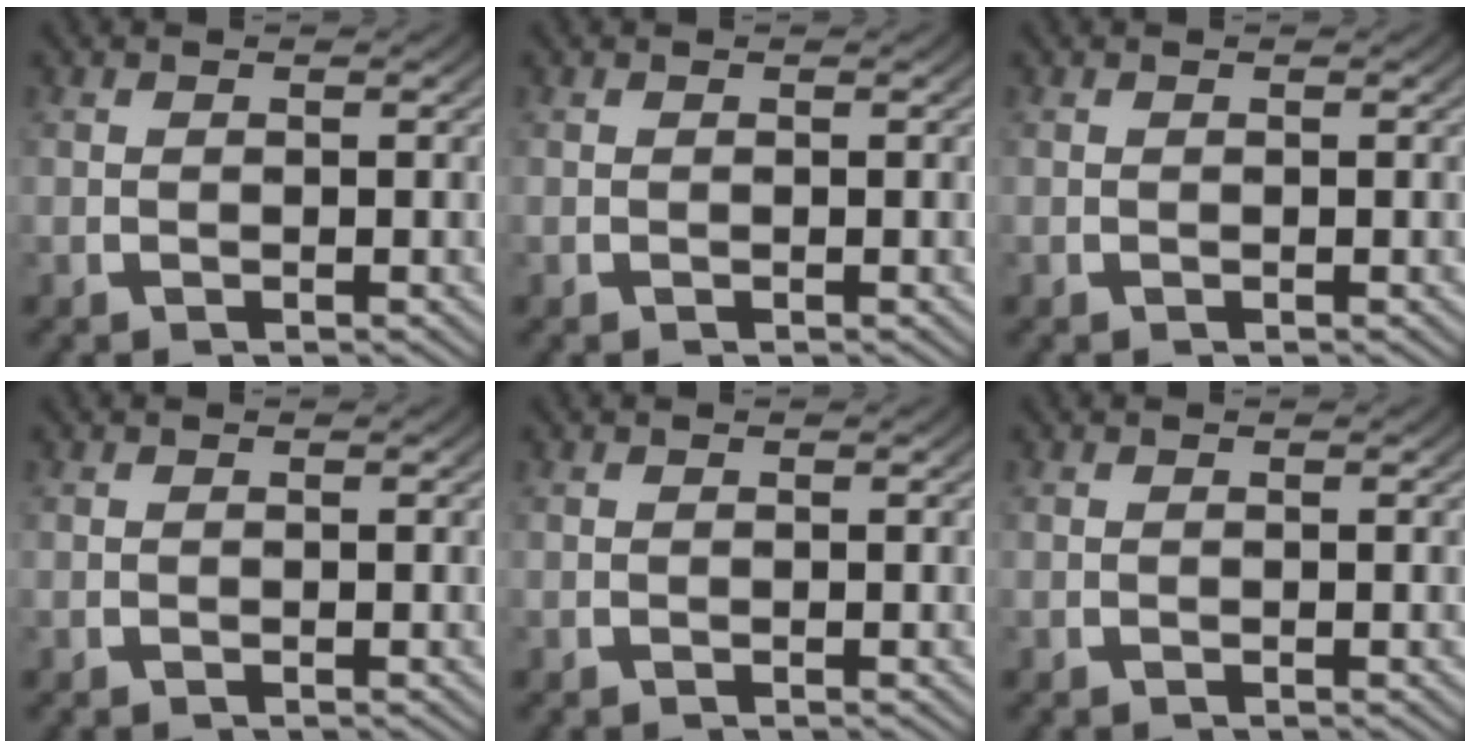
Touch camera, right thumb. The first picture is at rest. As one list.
[{"total": 0.0}, {"total": 0.0}, {"total": 0.0}, {"total": 0.0}, {"total": 0.0}]